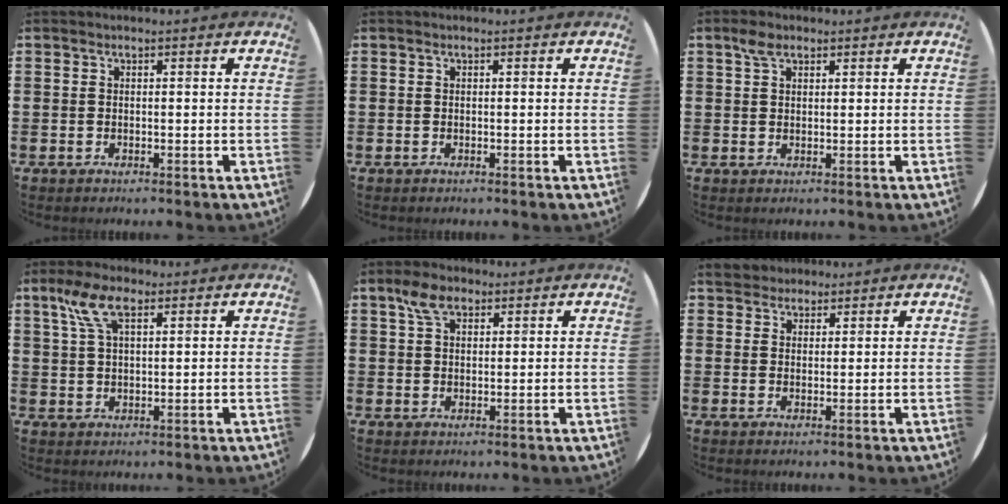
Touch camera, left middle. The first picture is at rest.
{"total": 0.0}
{"total": 2.3, "force": [1.6, 1.2, 1.2], "torque": [-0.018, 0.003, 0.028]}
{"total": 6.3, "force": [3.3, 2.7, 4.6], "torque": [-0.101, 0.012, 0.059]}
{"total": 4.5, "force": [2.9, 2.4, 2.4], "torque": [-0.040, 0.003, 0.050]}
{"total": 3.3, "force": [3.0, 1.4, 0.1], "torque": [-0.003, 0.000, 0.058]}